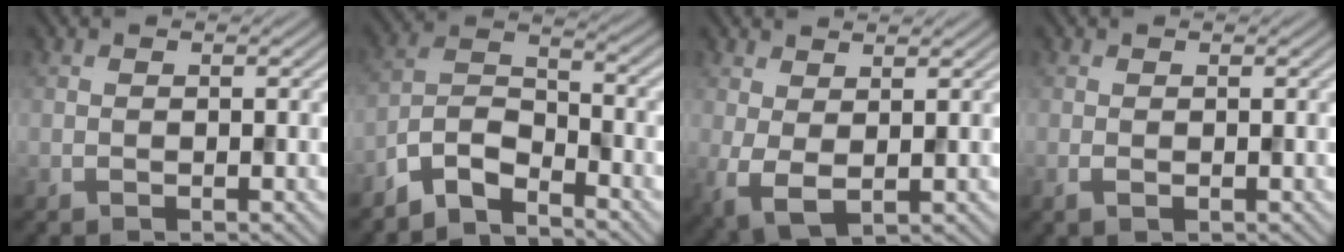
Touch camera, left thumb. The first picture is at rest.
{"total": 6.4, "force": [-5.2, 2.0, 3.1], "torque": [-0.061, 0.002, -0.118]}
{"total": 3.7, "force": [1.0, 1.8, 3.1], "torque": [-0.076, -0.006, 0.019]}
{"total": 0.8, "force": [-0.1, 0.4, 0.7], "torque": [-0.018, -0.003, -0.002]}